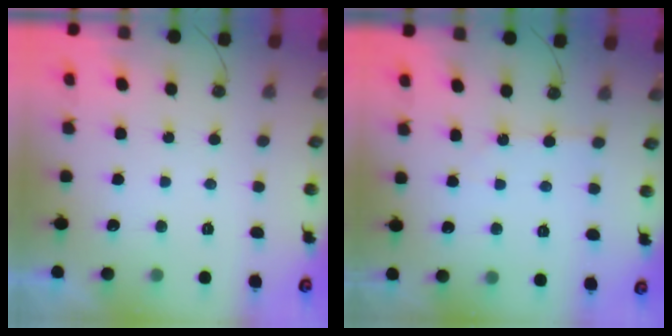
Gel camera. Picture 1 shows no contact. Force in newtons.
{"total": 2.7, "press": 2.7, "slide": 0.4}